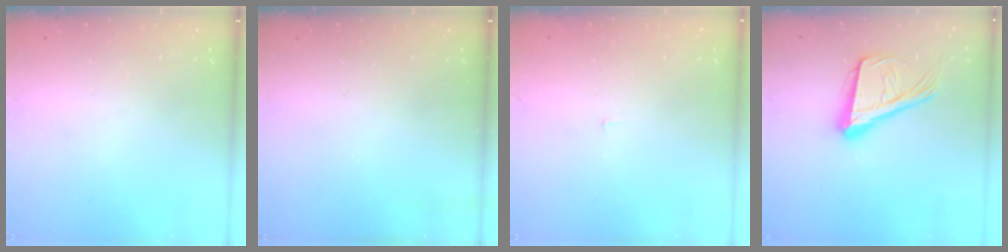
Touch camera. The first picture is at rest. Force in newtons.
{"total": 0.0}
{"total": 1.9, "press": 1.9, "slide": 0.1}
{"total": 20.2, "press": 19.6, "slide": 4.7}